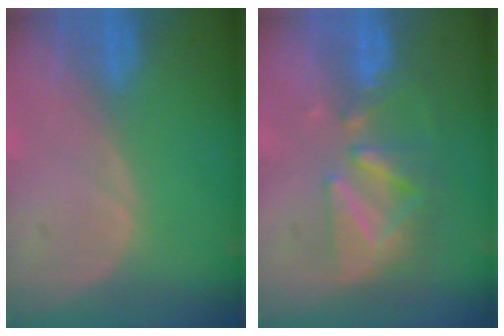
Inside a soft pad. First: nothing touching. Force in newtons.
{"total": 8.4, "press": 7.7, "slide": 3.5}